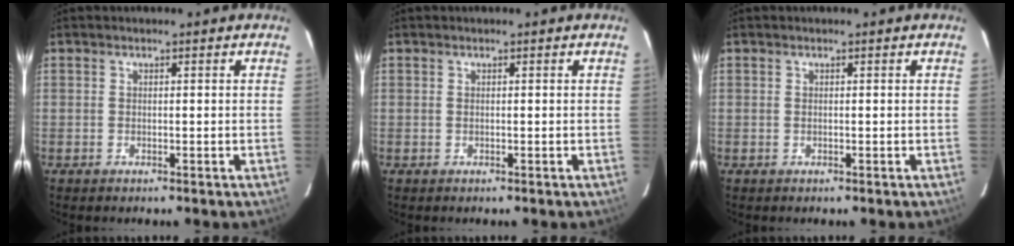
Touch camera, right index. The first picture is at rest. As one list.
[{"total": 0.0}, {"total": 0.0}]